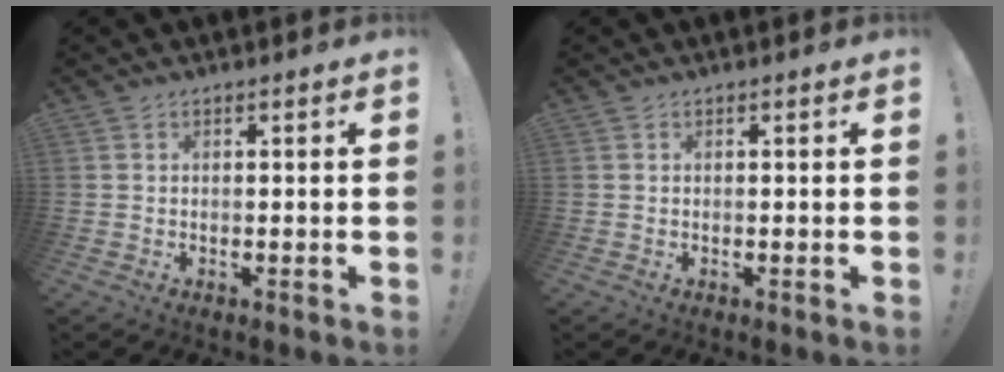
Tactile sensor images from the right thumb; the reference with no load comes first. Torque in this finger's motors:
{"motor_torque": [0.00, 0.00, 0.00, 0.00, 0.03]}